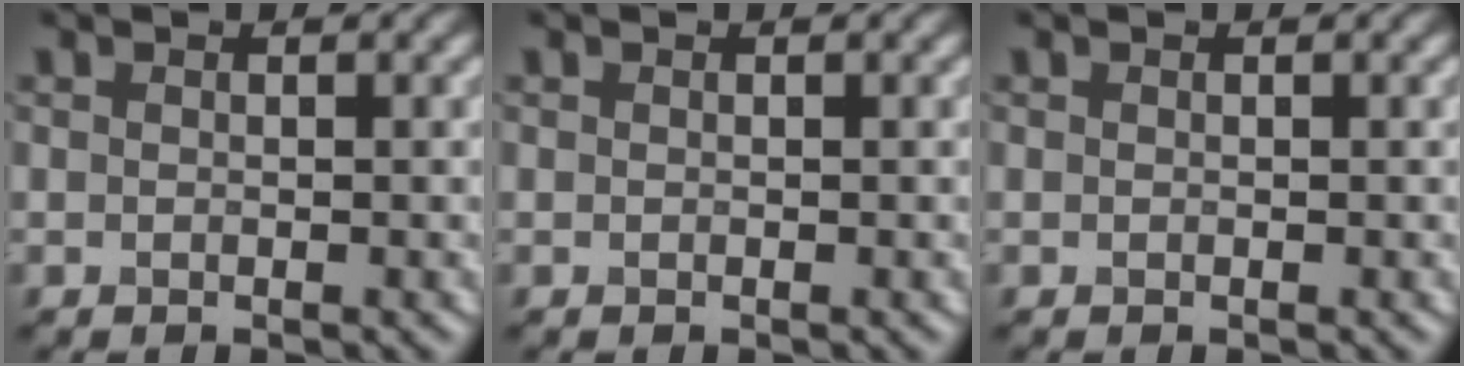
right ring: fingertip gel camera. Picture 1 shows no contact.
{"total": 0.0}
{"total": 0.0}